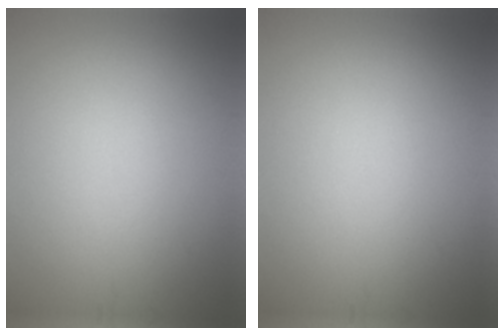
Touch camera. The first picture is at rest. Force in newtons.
{"total": 0.0}